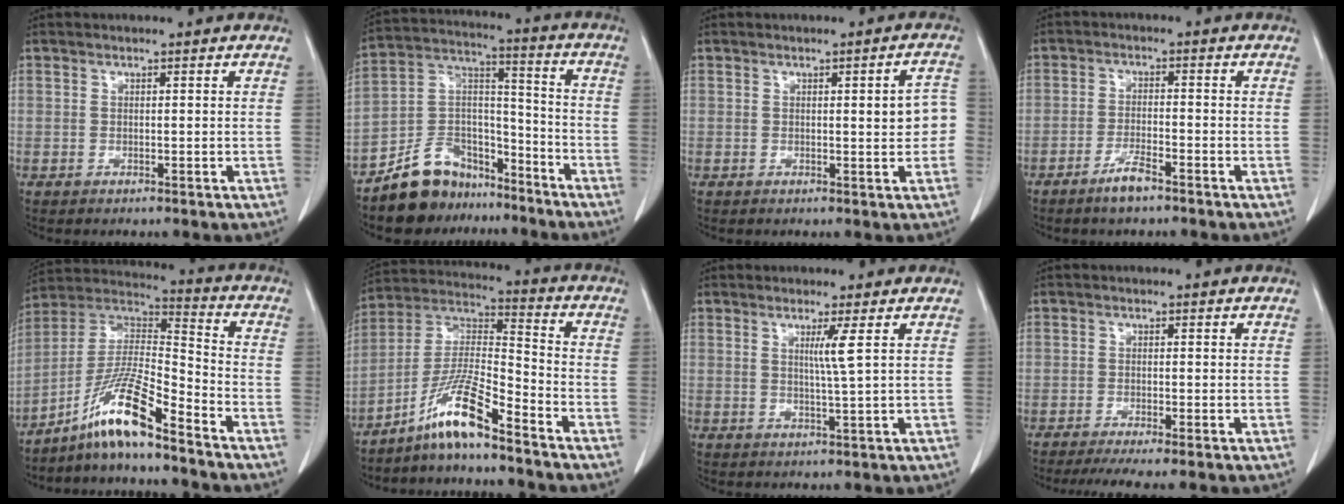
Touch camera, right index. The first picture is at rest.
{"total": 11.8, "force": [-9.3, 6.7, 3.0], "torque": [-0.063, 0.054, -0.162]}
{"total": 4.5, "force": [0.0, 1.1, 4.4], "torque": [-0.045, 0.011, -0.004]}
{"total": 3.8, "force": [-2.8, 0.5, 2.6], "torque": [-0.051, -0.002, -0.050]}
{"total": 12.2, "force": [-8.7, 0.3, 8.6], "torque": [-0.169, 0.007, -0.163]}
{"total": 10.7, "force": [-7.7, 0.3, 7.3], "torque": [-0.152, 0.002, -0.147]}
{"total": 2.9, "force": [1.0, -1.0, 2.6], "torque": [-0.048, -0.008, 0.019]}
{"total": 5.3, "force": [-4.3, -0.2, 3.1], "torque": [-0.043, -0.012, -0.069]}